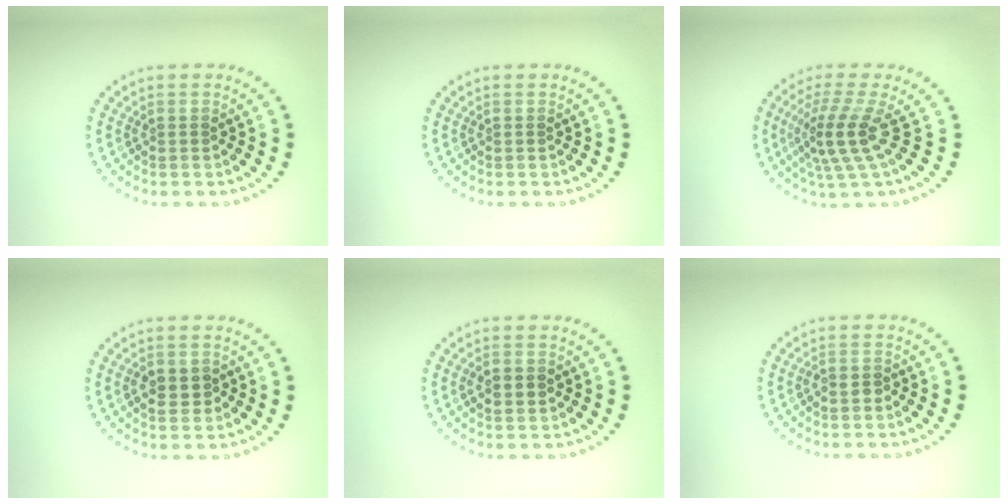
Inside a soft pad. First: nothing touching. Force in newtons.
{"total": 0.0}
{"total": 4.0, "press": 2.9, "slide": 2.8}
{"total": 2.2, "press": 2.2, "slide": 0.1}
{"total": 2.2, "press": 2.2, "slide": 0.1}
{"total": 1.0, "press": 0.7, "slide": 0.7}